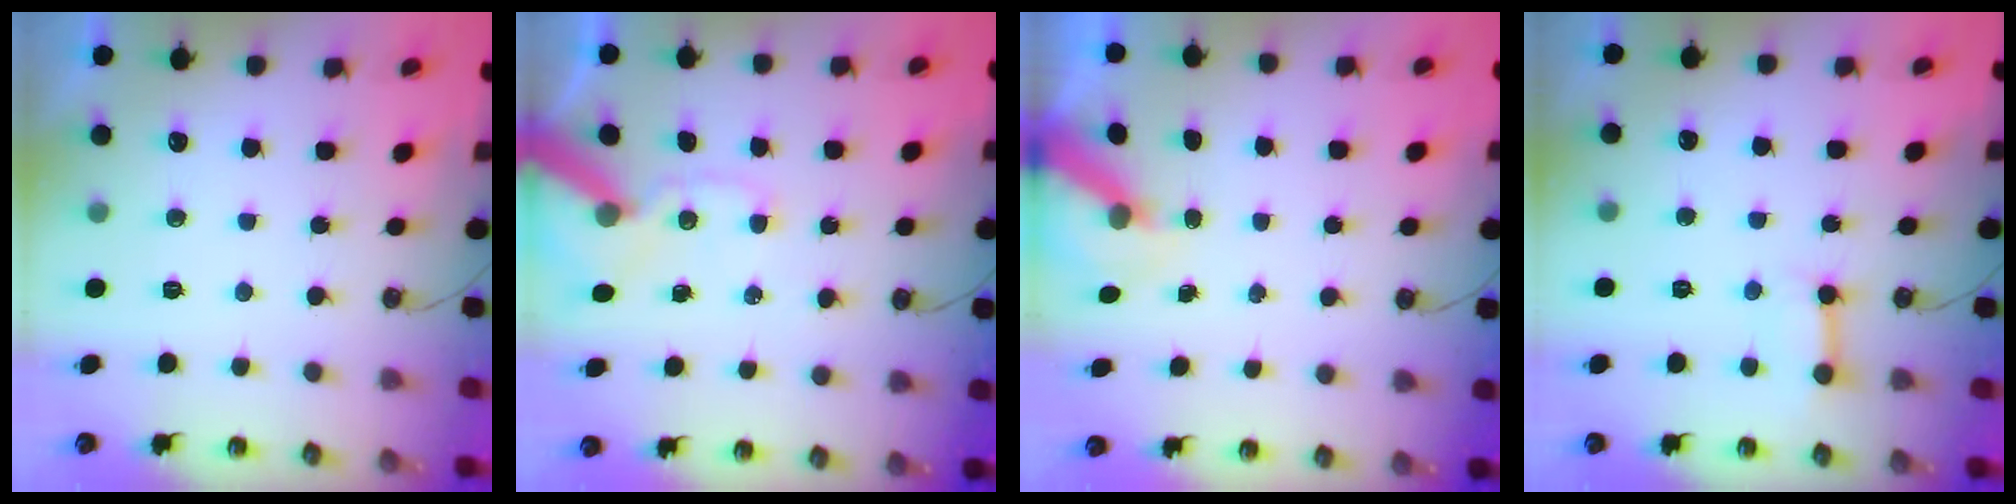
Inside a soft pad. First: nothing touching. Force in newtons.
{"total": 13.4, "press": 13.3, "slide": 2.0}
{"total": 5.4, "press": 5.4, "slide": 0.5}
{"total": 6.8, "press": 6.8, "slide": 0.8}